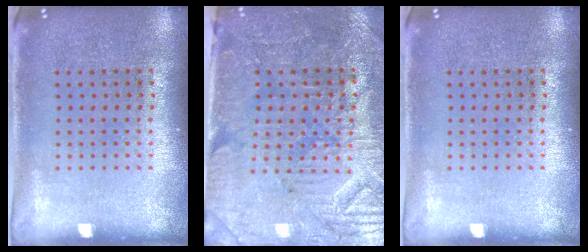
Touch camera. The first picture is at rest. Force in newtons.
{"total": 3.7, "press": 3.5, "slide": 1.3}
{"total": 0.0}